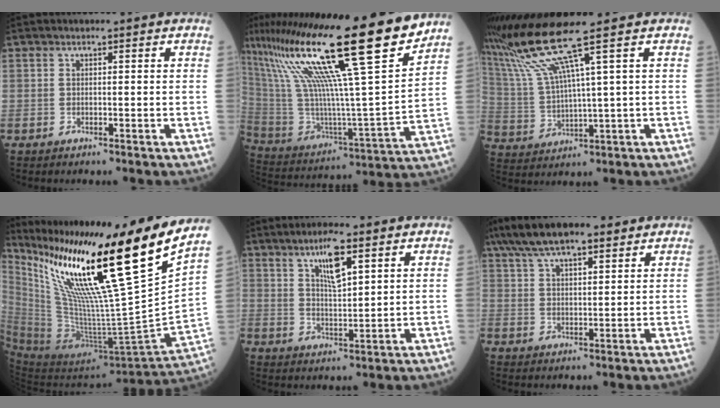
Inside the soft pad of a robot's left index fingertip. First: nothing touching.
{"total": 27.7, "force": [19.6, -0.6, 19.5], "torque": [-0.363, -0.021, 0.331]}
{"total": 9.5, "force": [7.0, -2.7, 5.8], "torque": [-0.131, 0.000, 0.148]}
{"total": 31.3, "force": [20.7, -2.4, 23.3], "torque": [-0.399, -0.073, 0.342]}
{"total": 6.4, "force": [3.6, 1.2, 5.1], "torque": [-0.100, 0.001, 0.066]}
{"total": 12.3, "force": [9.2, 3.7, 7.4], "torque": [-0.147, 0.040, 0.162]}